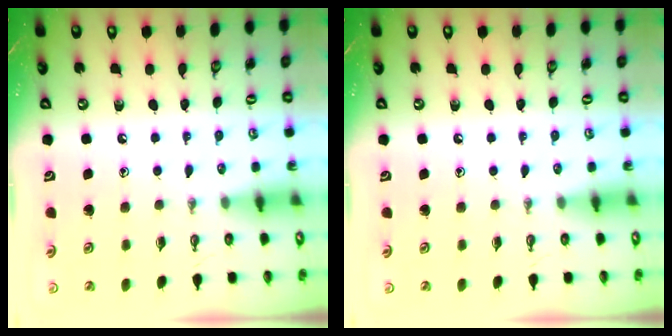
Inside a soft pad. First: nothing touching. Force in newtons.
{"total": 0.0}